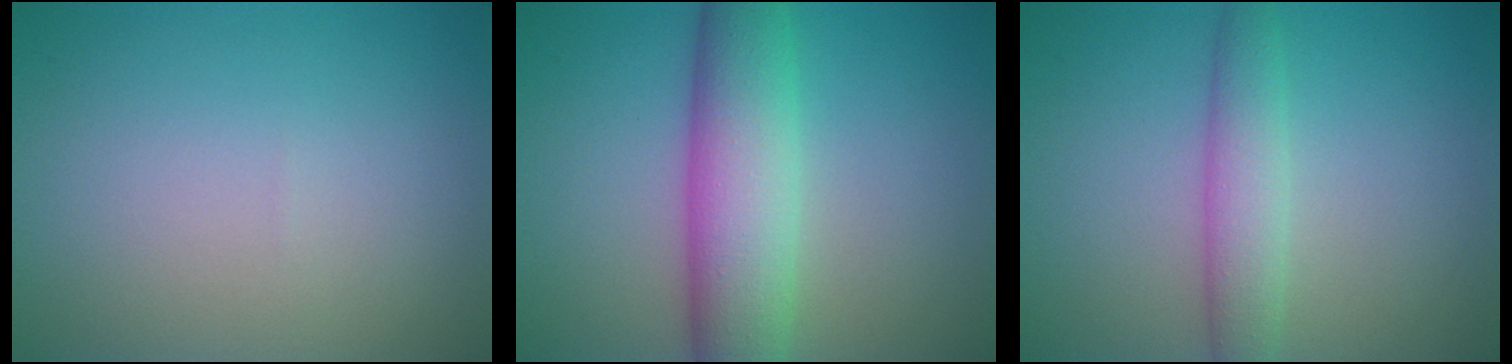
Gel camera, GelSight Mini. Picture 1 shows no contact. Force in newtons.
{"total": 7.5, "press": 7.5, "slide": 0.3}
{"total": 3.2, "press": 3.2, "slide": 0.1}